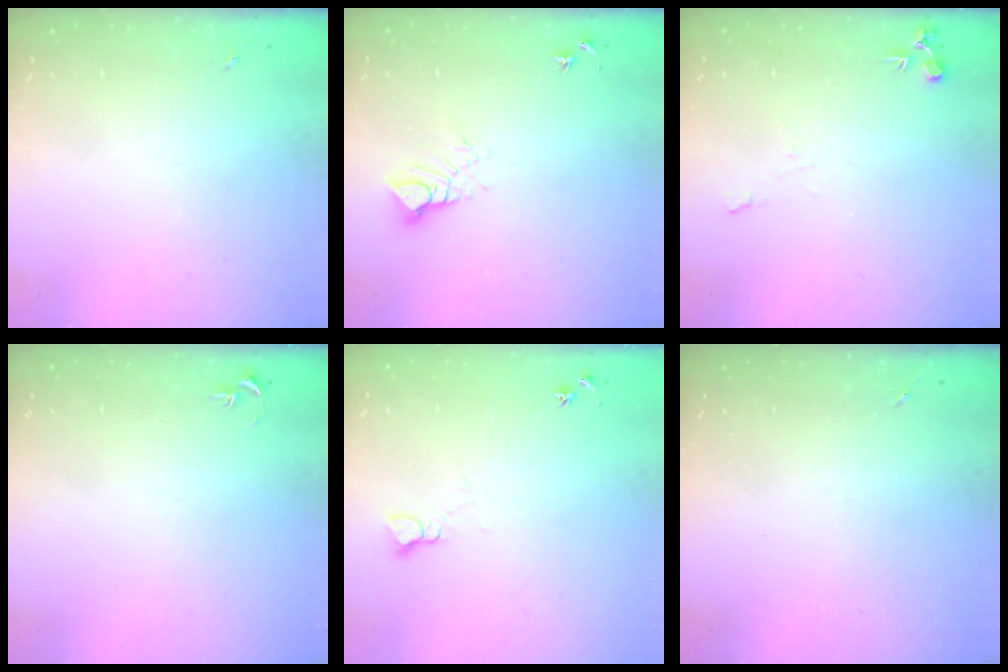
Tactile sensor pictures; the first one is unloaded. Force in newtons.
{"total": 6.6, "press": 6.6, "slide": 0.4}
{"total": 6.8, "press": 6.8, "slide": 0.9}
{"total": 2.7, "press": 2.7, "slide": 0.3}
{"total": 4.9, "press": 4.9, "slide": 0.5}
{"total": 0.0}